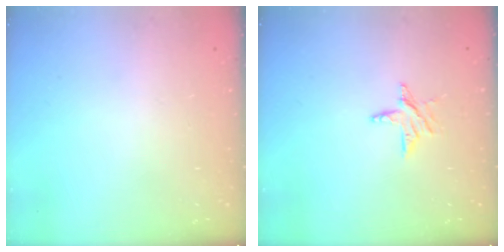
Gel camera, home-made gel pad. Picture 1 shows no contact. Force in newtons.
{"total": 5.5, "press": 5.5, "slide": 0.5}